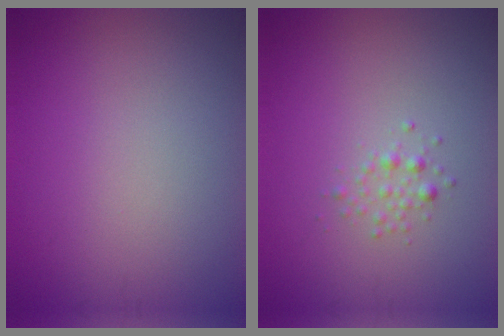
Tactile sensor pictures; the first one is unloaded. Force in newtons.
{"total": 1.1, "press": 1.1, "slide": 0.0}